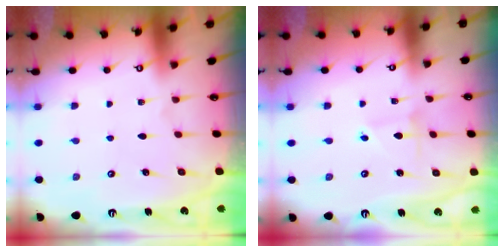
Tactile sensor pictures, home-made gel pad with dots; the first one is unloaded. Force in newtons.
{"total": 1.9, "press": 1.9, "slide": 0.1}